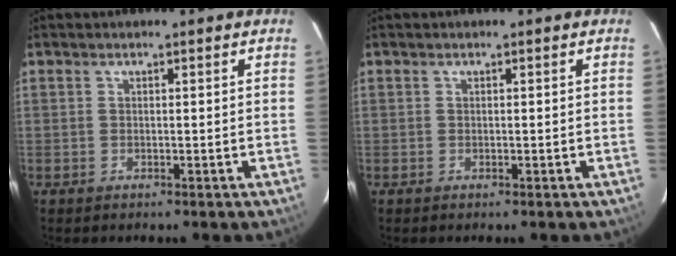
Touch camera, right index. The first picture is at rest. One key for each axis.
{"total": 0.0}